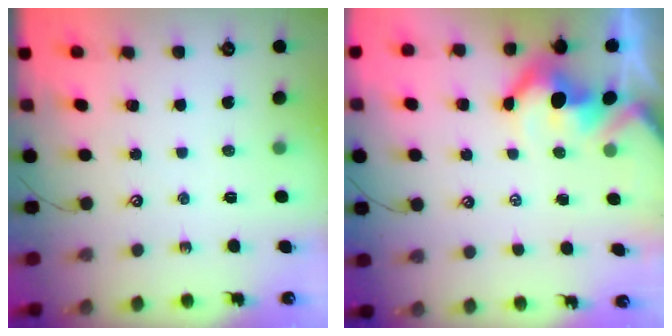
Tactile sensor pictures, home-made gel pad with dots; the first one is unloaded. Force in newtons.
{"total": 5.5, "press": 5.4, "slide": 1.2}